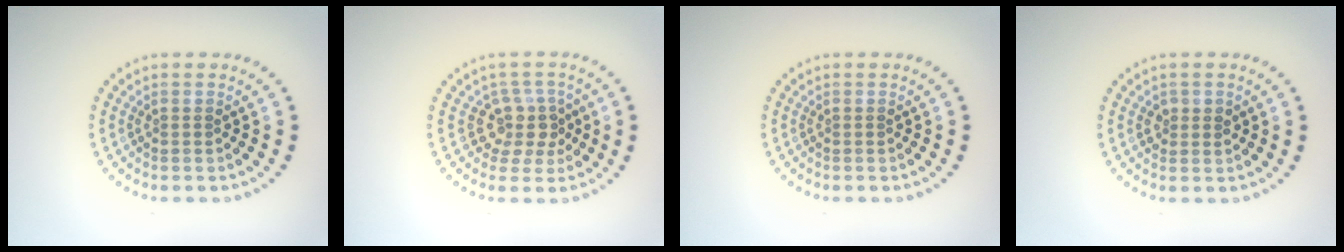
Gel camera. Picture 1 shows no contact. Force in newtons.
{"total": 3.0, "press": 2.3, "slide": 1.9}
{"total": 0.0}
{"total": 1.3, "press": 1.3, "slide": 0.2}